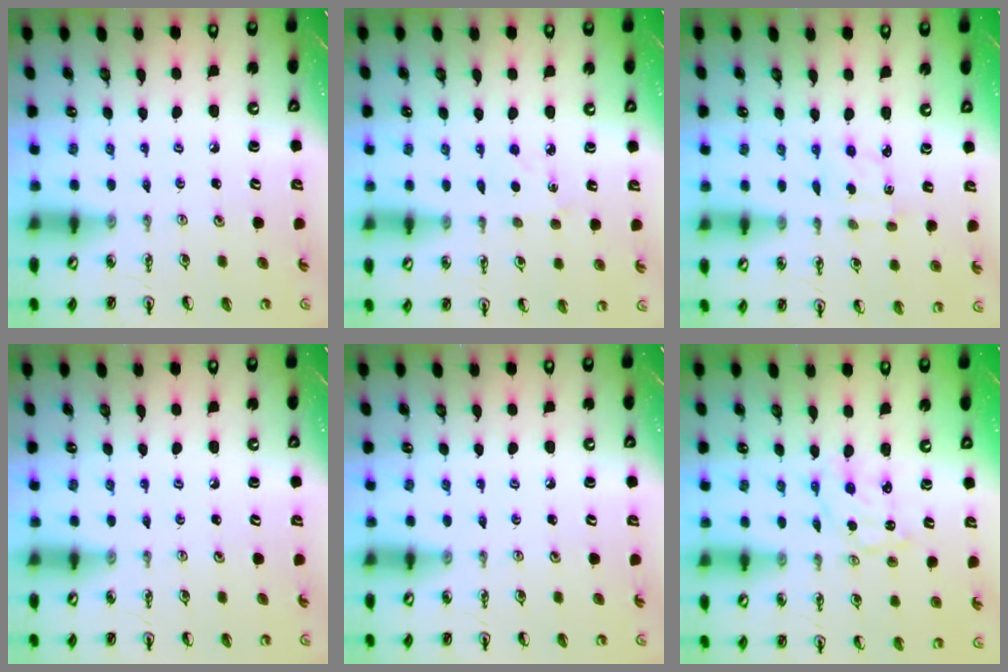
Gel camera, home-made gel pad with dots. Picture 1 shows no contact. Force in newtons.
{"total": 3.0, "press": 3.0, "slide": 0.3}
{"total": 2.4, "press": 2.4, "slide": 0.6}
{"total": 0.0}
{"total": 0.0}
{"total": 1.4, "press": 1.4, "slide": 0.0}